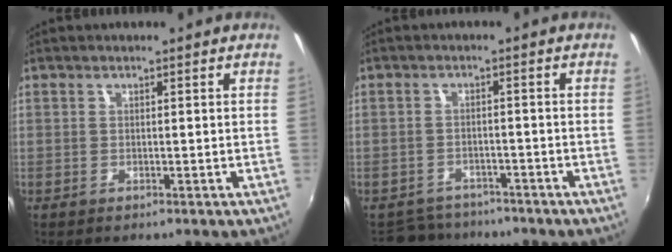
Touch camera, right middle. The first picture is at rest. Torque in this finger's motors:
{"motor_torque": [-0.31, -0.20, -0.04, -0.03]}